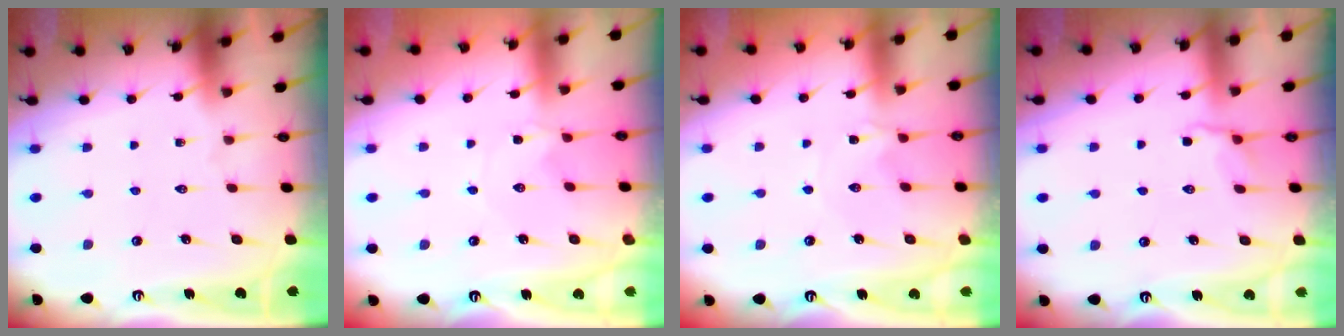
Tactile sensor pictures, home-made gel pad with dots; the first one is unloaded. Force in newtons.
{"total": 0.0}
{"total": 0.6, "press": 0.5, "slide": 0.3}
{"total": 2.7, "press": 2.1, "slide": 1.7}